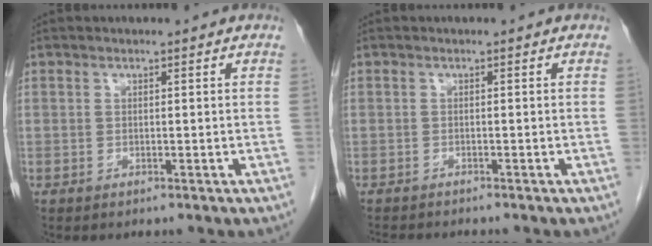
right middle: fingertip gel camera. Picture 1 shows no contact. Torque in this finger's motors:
{"motor_torque": [0.01, 0.00, 0.00, 0.00]}